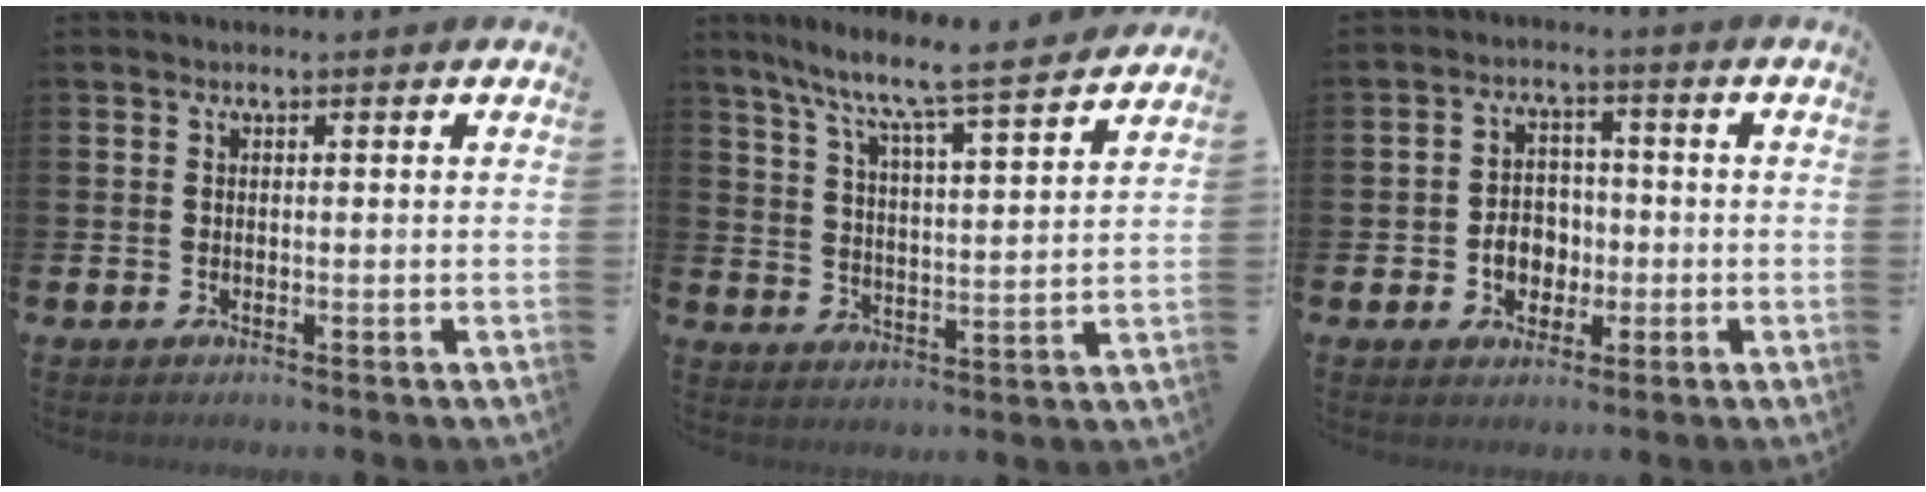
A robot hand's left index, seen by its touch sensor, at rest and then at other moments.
{"total": 7.9, "force": [7.3, 0.0, 3.0], "torque": [-0.082, -0.064, 0.118]}
{"total": 4.5, "force": [-1.1, 3.8, 2.1], "torque": [-0.030, 0.002, -0.029]}